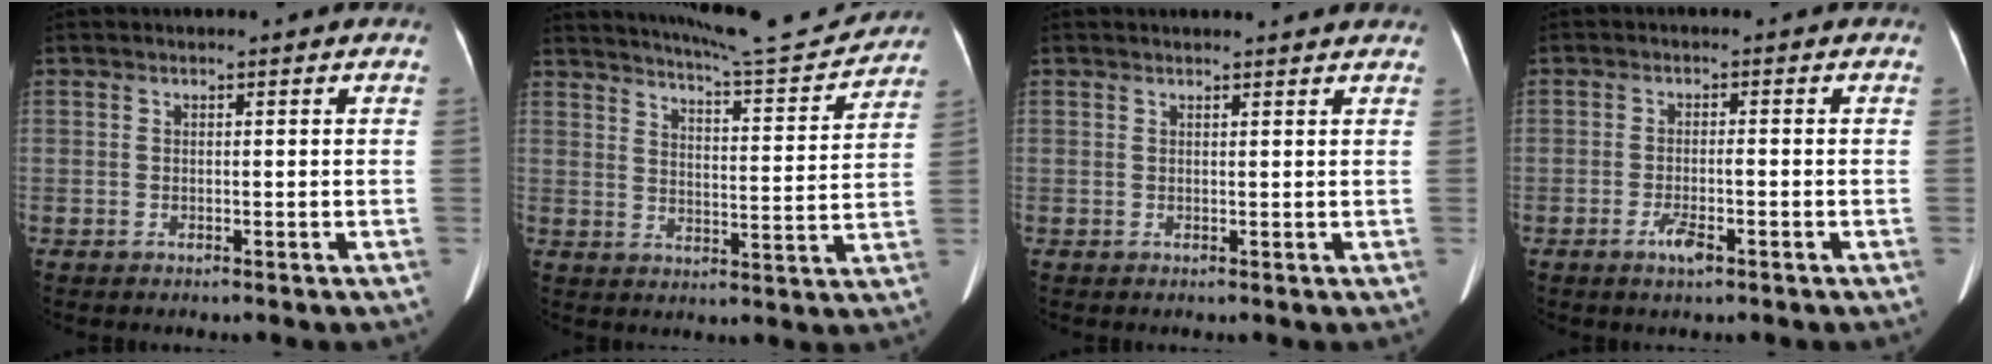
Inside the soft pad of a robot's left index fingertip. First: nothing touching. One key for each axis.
{"total": 14.9, "fx": 14.2, "fy": 0.5, "fz": 4.4, "tx": -0.071, "ty": -0.025, "tz": 0.190}
{"total": 4.2, "fx": 4.1, "fy": 0.3, "fz": 0.9, "tx": -0.015, "ty": 0.013, "tz": 0.040}
{"total": 3.0, "fx": -1.7, "fy": 0.5, "fz": 2.4, "tx": -0.046, "ty": -0.005, "tz": -0.029}